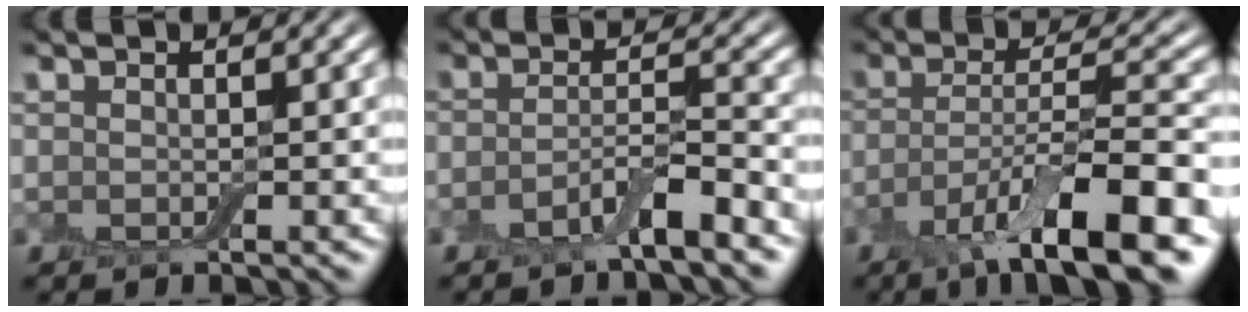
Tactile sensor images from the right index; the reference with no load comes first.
{"total": 3.6, "force": [-2.5, 0.5, 2.6], "torque": [-0.045, 0.006, -0.053]}
{"total": 10.4, "force": [-5.5, 2.4, 8.5], "torque": [-0.141, -0.003, -0.098]}